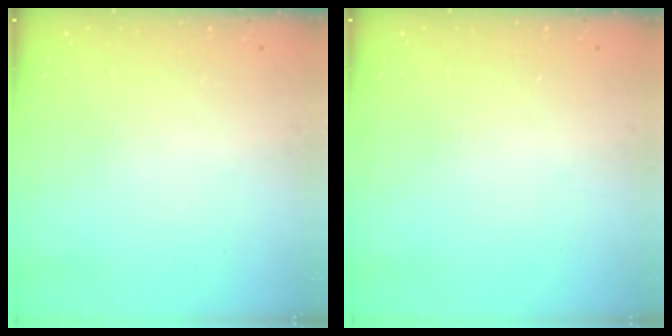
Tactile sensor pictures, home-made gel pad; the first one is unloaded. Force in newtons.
{"total": 0.0}